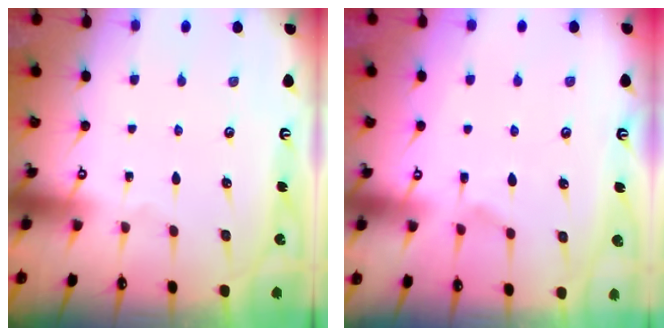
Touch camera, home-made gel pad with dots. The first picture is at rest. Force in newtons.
{"total": 1.8, "press": 1.3, "slide": 1.3}